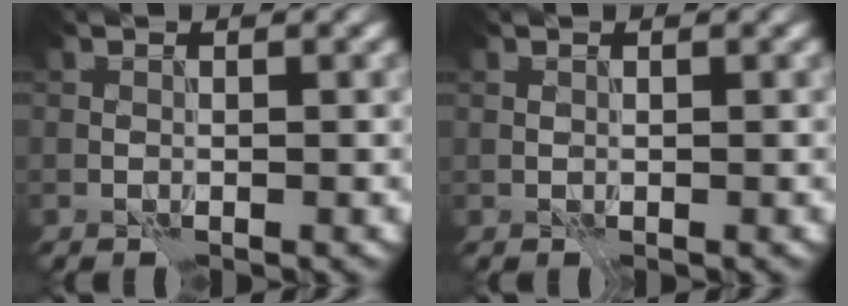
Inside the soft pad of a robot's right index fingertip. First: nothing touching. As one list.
[{"total": 0.0}]